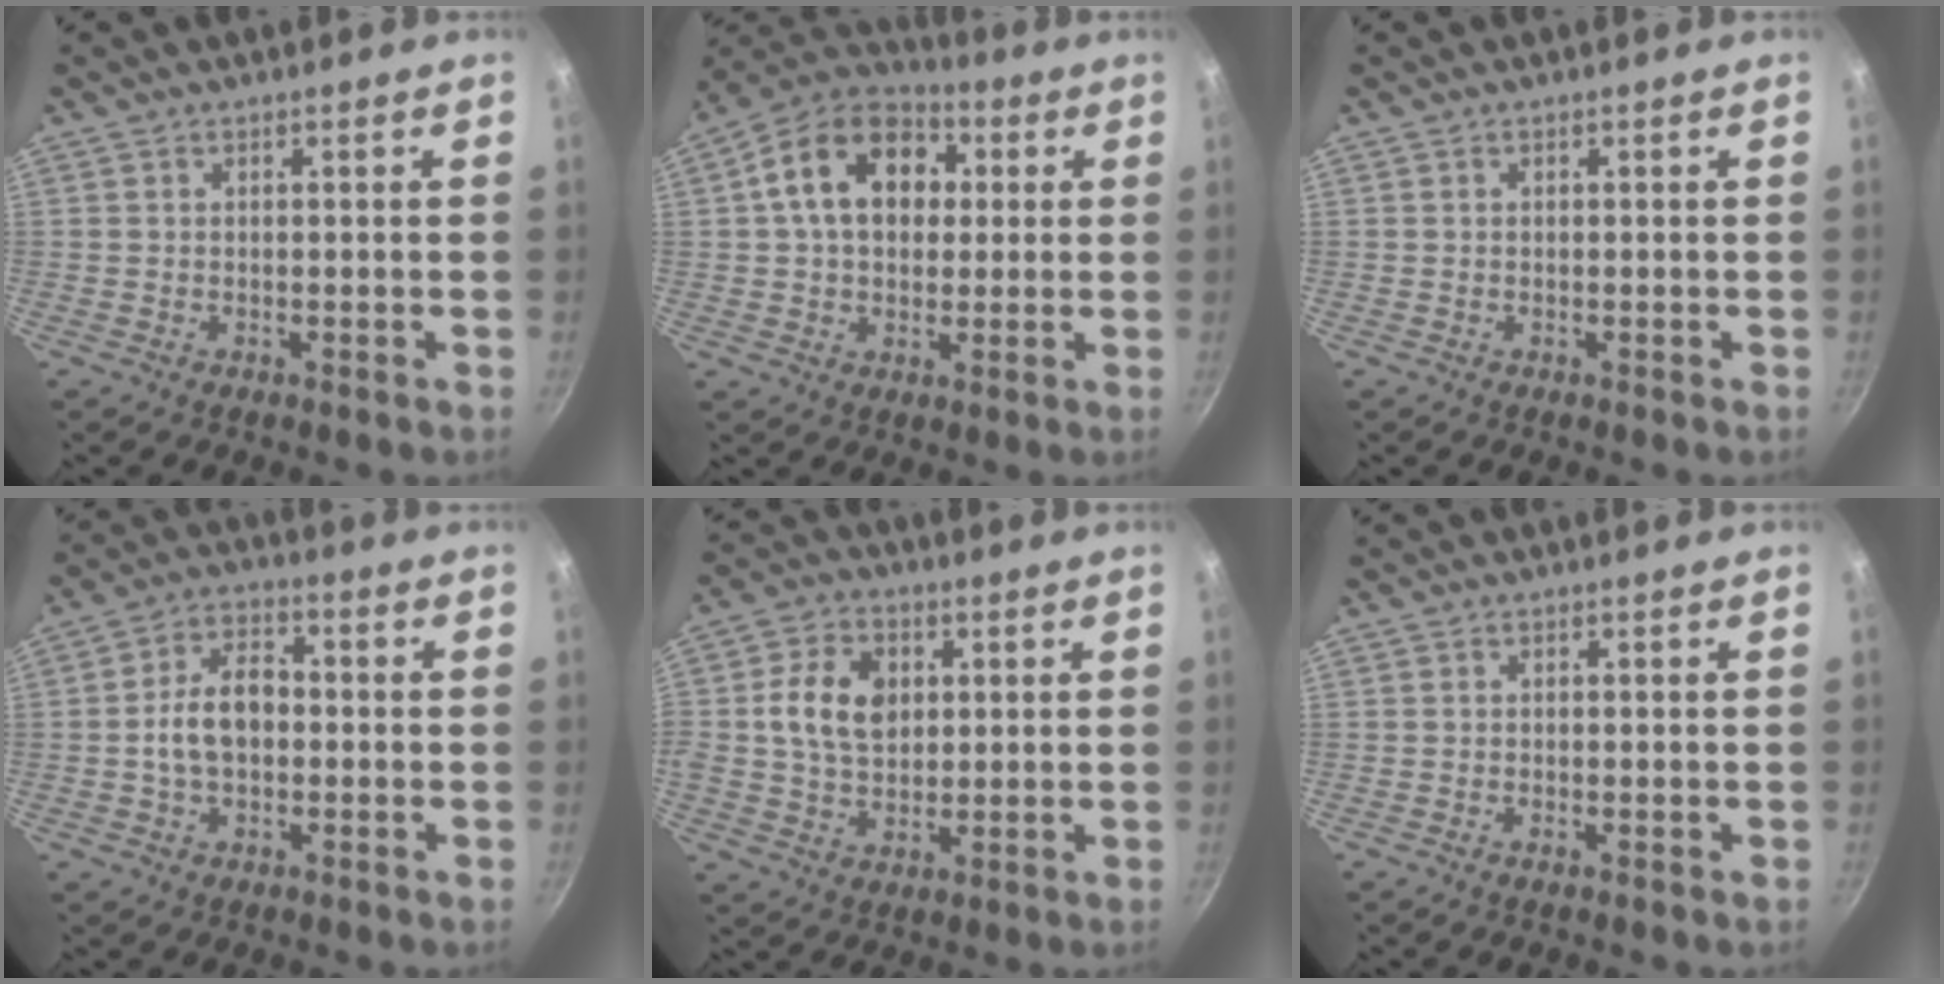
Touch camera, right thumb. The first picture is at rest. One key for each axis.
{"total": 16.2, "fx": 3.3, "fy": 11.7, "fz": 10.8, "tx": -0.150, "ty": 0.025, "tz": 0.036}
{"total": 0.0}
{"total": 9.1, "fx": -0.8, "fy": 5.9, "fz": 6.9, "tx": -0.101, "ty": 0.026, "tz": -0.021}
{"total": 10.6, "fx": 1.9, "fy": 7.8, "fz": 7.0, "tx": -0.109, "ty": 0.004, "tz": 0.026}
{"total": 0.6, "fx": -0.3, "fy": 0.0, "fz": 0.5, "tx": -0.009, "ty": 0.000, "tz": -0.007}